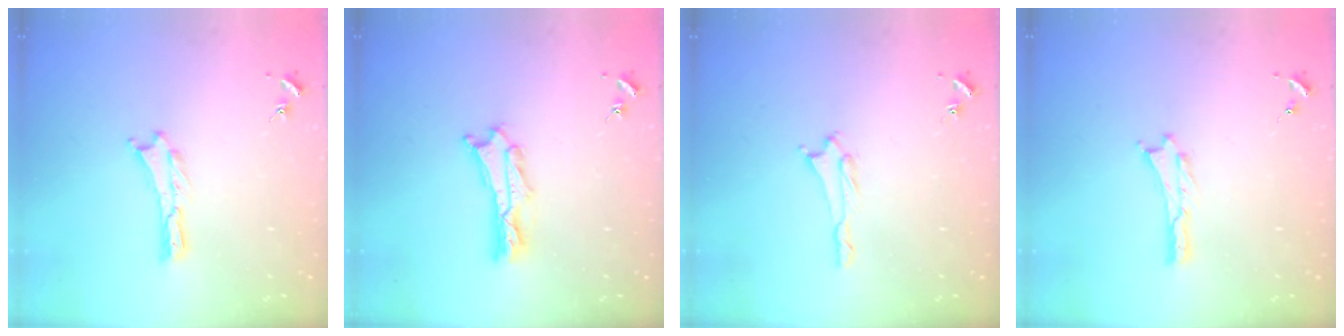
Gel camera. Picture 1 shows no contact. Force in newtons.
{"total": 2.4, "press": 2.4, "slide": 0.3}
{"total": 1.3, "press": 1.3, "slide": 0.1}
{"total": 0.0}